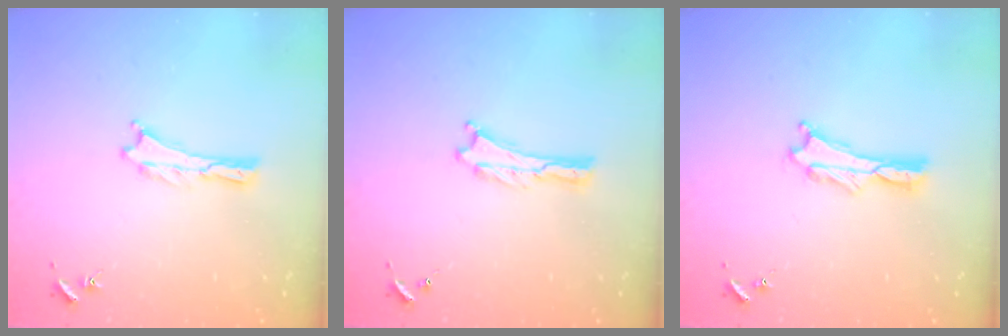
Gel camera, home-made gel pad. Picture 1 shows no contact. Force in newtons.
{"total": 0.0}
{"total": 1.1, "press": 1.1, "slide": 0.2}